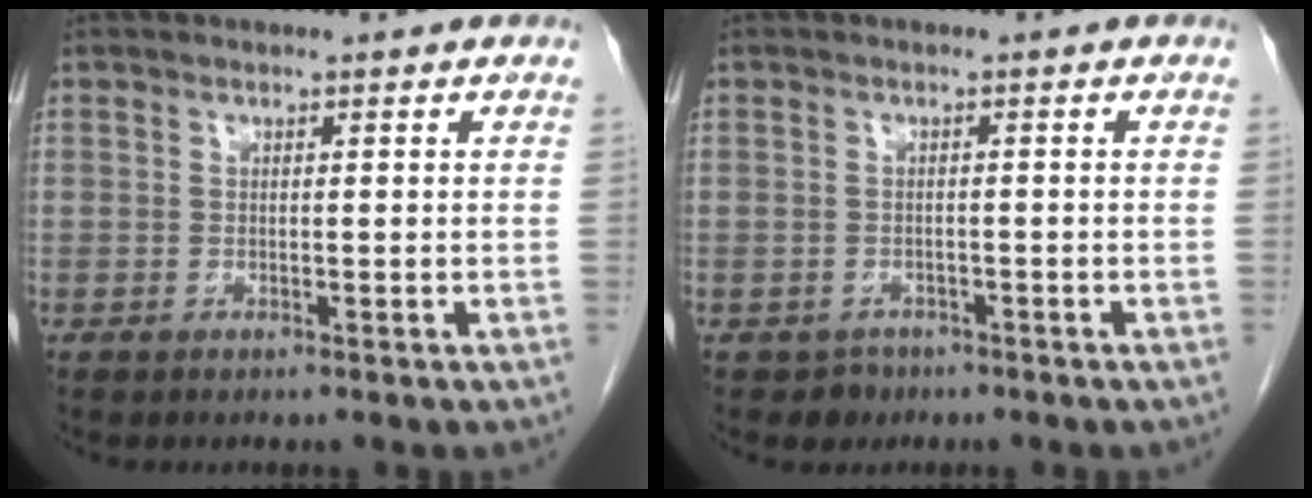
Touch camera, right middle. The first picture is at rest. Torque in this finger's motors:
{"motor_torque": [0.47, -0.16, -0.05, -0.01]}